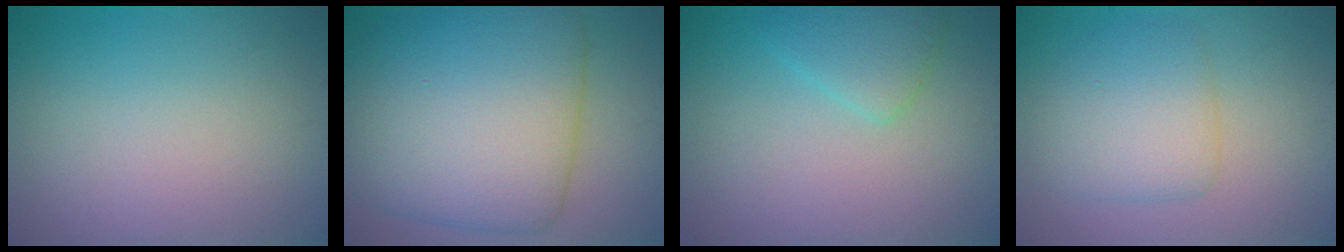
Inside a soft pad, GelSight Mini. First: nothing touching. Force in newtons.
{"total": 11.1, "press": 11.1, "slide": 0.3}
{"total": 2.3, "press": 2.3, "slide": 0.2}
{"total": 4.2, "press": 4.2, "slide": 0.1}